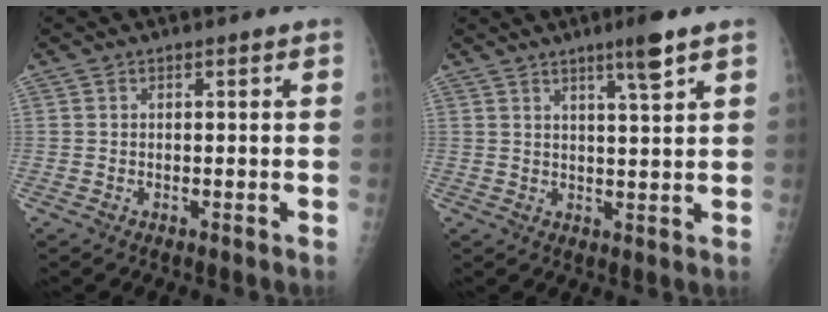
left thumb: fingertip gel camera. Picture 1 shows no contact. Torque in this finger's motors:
{"motor_torque": [0.05, 0.09, -0.09, -0.20, 0.11]}